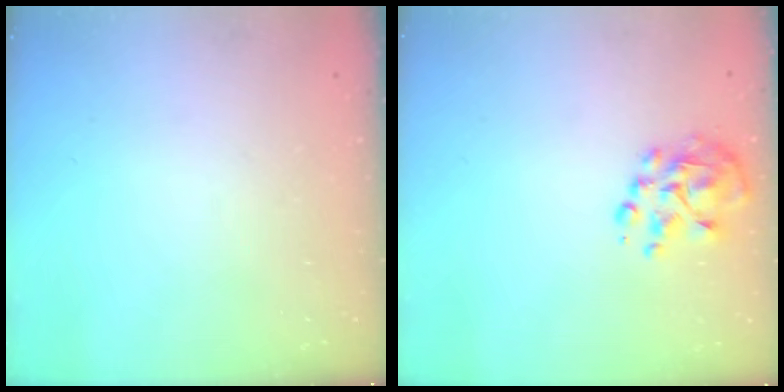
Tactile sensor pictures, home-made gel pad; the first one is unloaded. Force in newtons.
{"total": 7.8, "press": 7.5, "slide": 2.1}